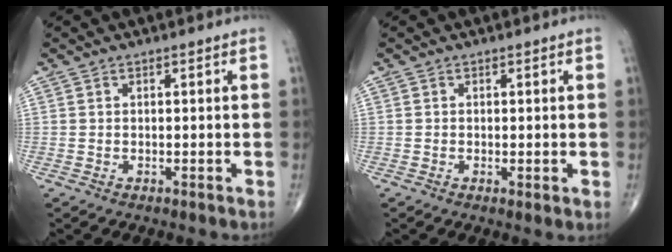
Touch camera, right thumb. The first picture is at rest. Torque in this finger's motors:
{"motor_torque": [-0.11, 0.01, 0.03, 0.05, -0.02]}